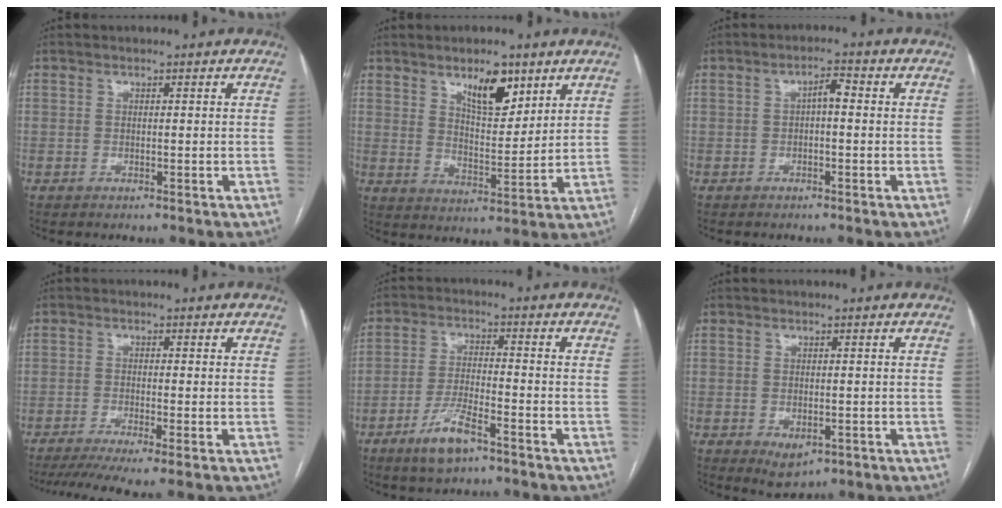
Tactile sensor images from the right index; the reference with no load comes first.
{"total": 8.3, "force": [5.2, 3.0, 5.8], "torque": [-0.098, -0.004, 0.092]}
{"total": 2.6, "force": [0.2, 0.8, 2.4], "torque": [-0.042, 0.015, 0.003]}
{"total": 6.9, "force": [-4.6, 0.6, 5.0], "torque": [-0.089, -0.009, -0.080]}
{"total": 6.8, "force": [-4.4, 1.7, 4.8], "torque": [-0.100, -0.005, -0.080]}
{"total": 3.2, "force": [-1.2, 2.0, 2.2], "torque": [-0.029, -0.004, -0.003]}